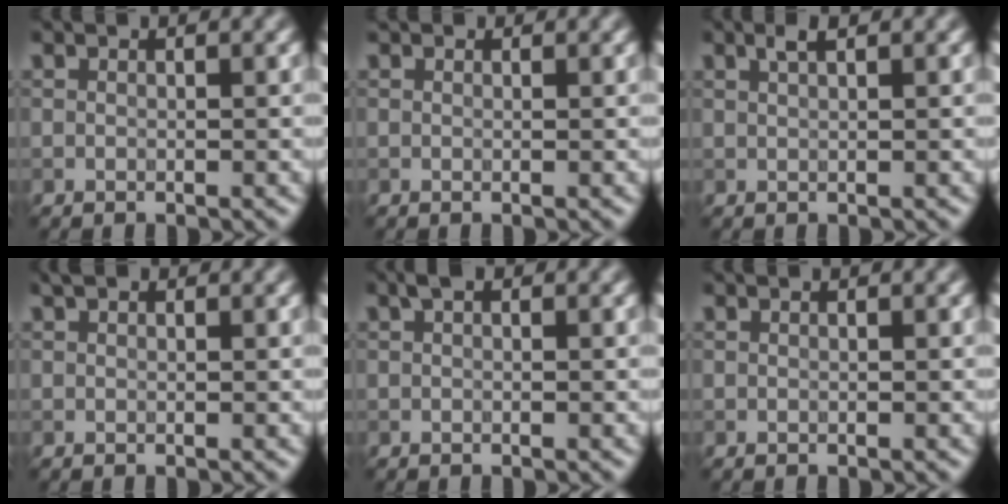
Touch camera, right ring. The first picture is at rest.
{"total": 0.7, "force": [0.7, 0.3, 0.1], "torque": [-0.006, 0.000, 0.010]}
{"total": 1.1, "force": [0.6, 0.2, 0.8], "torque": [-0.016, 0.001, 0.013]}
{"total": 0.9, "force": [0.7, 0.5, 0.4], "torque": [-0.008, 0.004, 0.016]}
{"total": 0.8, "force": [0.2, 0.5, 0.6], "torque": [-0.012, 0.004, 0.004]}
{"total": 0.0}